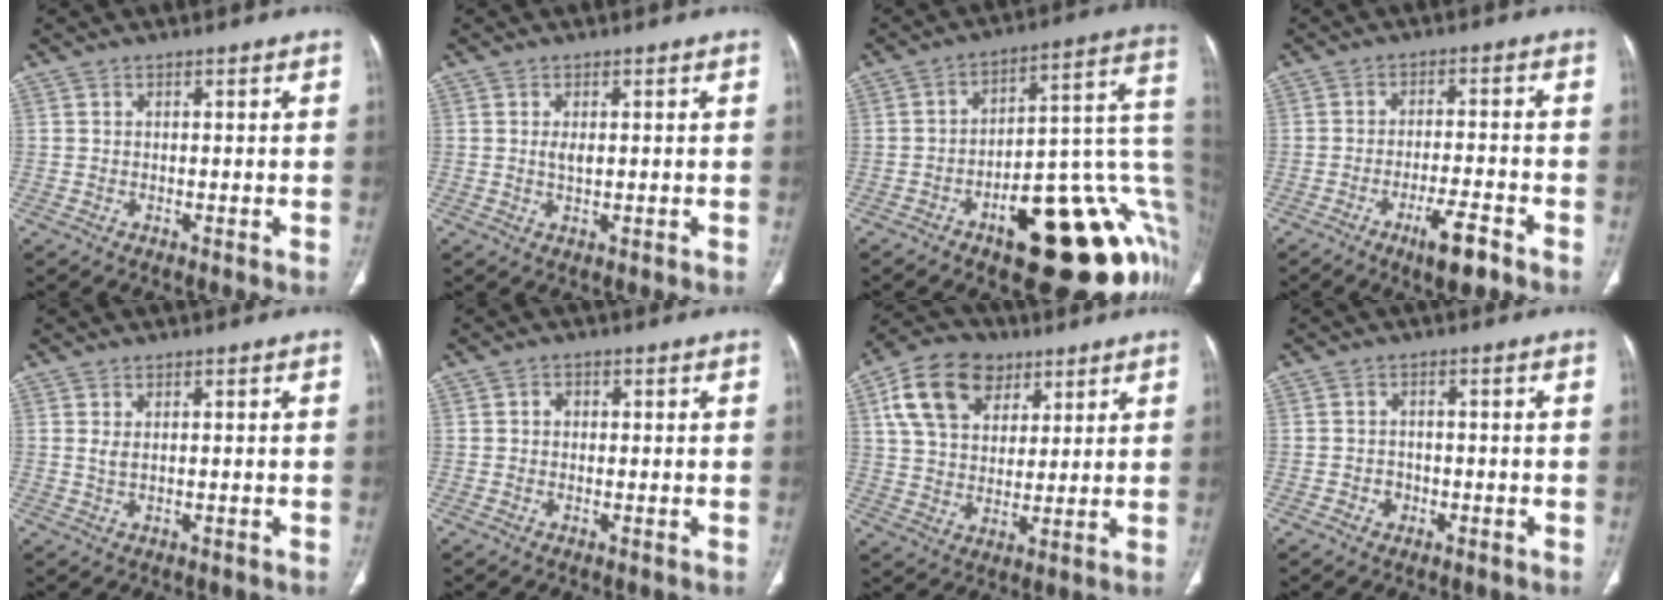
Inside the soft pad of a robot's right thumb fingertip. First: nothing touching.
{"total": 2.0, "force": [0.2, 0.9, 1.8], "torque": [-0.037, -0.003, 0.006]}
{"total": 26.2, "force": [-7.8, 9.6, 23.1], "torque": [-0.206, 0.058, -0.097]}
{"total": 7.1, "force": [-4.4, 1.5, 5.4], "torque": [-0.092, 0.018, -0.069]}
{"total": 1.4, "force": [0.3, 0.5, 1.3], "torque": [-0.030, -0.002, 0.009]}
{"total": 1.5, "force": [0.2, 1.4, 0.6], "torque": [-0.001, 0.003, -0.001]}
{"total": 14.7, "force": [6.6, 10.1, 8.3], "torque": [-0.137, -0.007, 0.118]}
{"total": 2.3, "force": [-1.0, 2.0, 0.6], "torque": [0.001, 0.011, -0.017]}